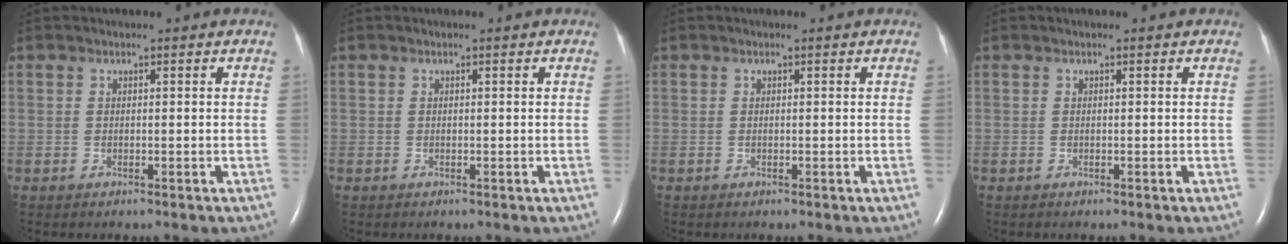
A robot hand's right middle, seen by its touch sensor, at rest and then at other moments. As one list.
[{"total": 0.0}, {"total": 0.0}, {"total": 0.0}]